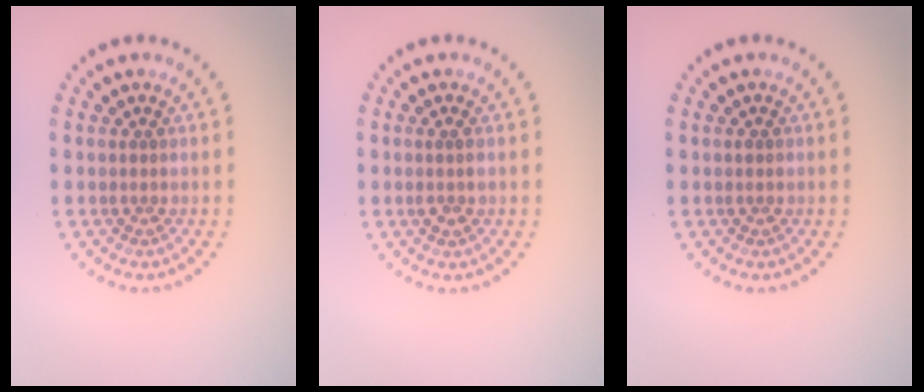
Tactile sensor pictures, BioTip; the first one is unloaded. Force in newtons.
{"total": 1.2, "press": 1.1, "slide": 0.6}
{"total": 0.6, "press": 0.6, "slide": 0.2}